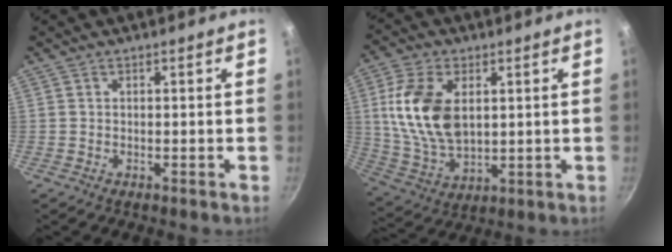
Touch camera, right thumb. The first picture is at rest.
{"total": 15.1, "force": [3.0, 9.1, 11.7], "torque": [-0.210, -0.015, 0.067]}